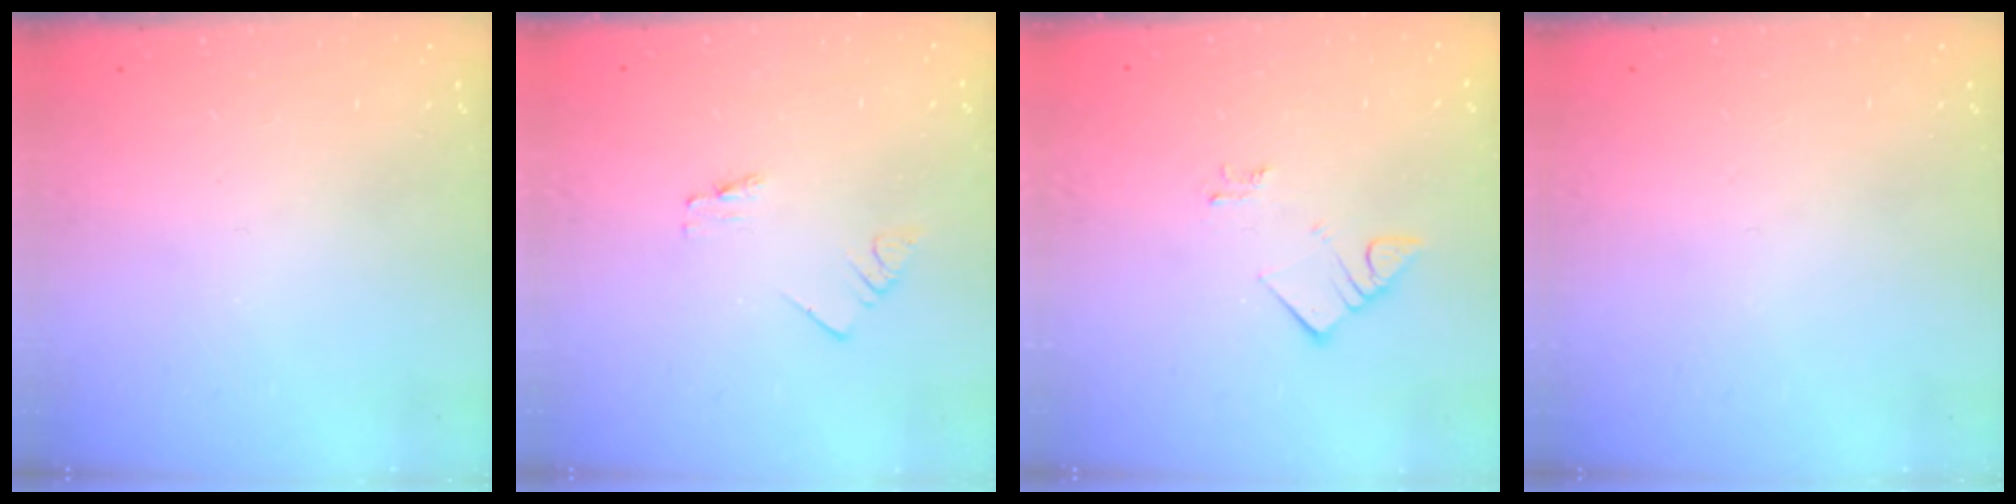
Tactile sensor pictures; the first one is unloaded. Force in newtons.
{"total": 0.0}
{"total": 3.3, "press": 3.3, "slide": 0.1}
{"total": 0.0}